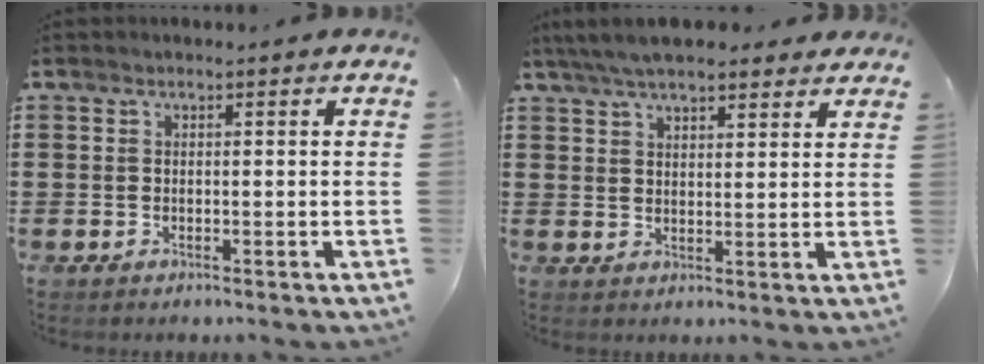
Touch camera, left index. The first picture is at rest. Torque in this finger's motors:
{"motor_torque": [2.14, 0.00, 0.29, -0.07]}